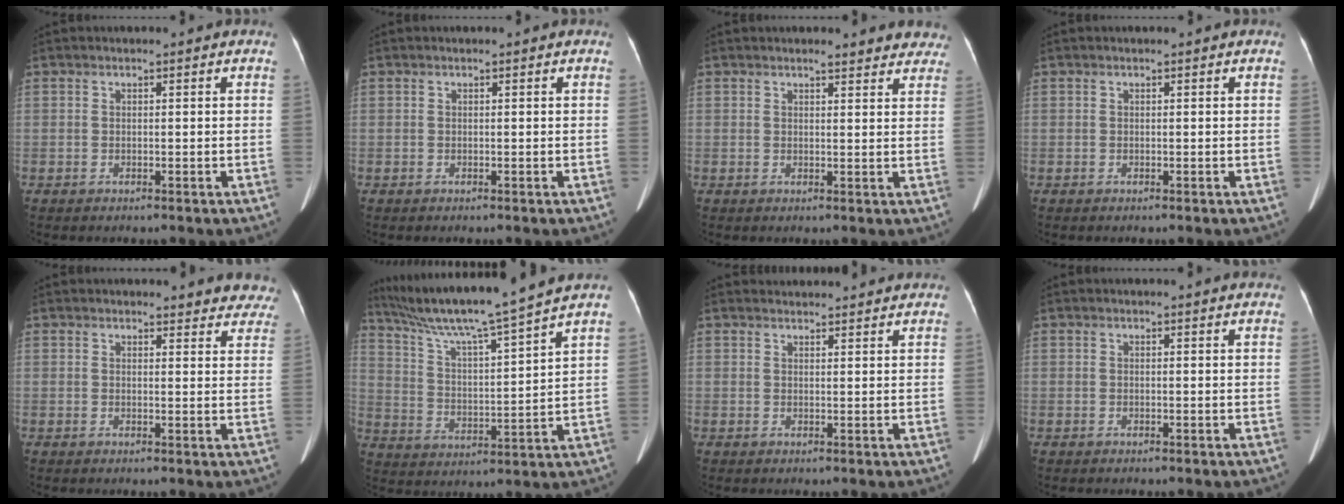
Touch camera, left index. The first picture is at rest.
{"total": 0.0}
{"total": 6.6, "force": [6.2, 1.6, 1.7], "torque": [-0.001, -0.005, 0.051]}
{"total": 0.0}
{"total": 10.1, "force": [9.5, 2.9, 1.6], "torque": [0.024, -0.015, 0.078]}
{"total": 16.9, "force": [14.4, -2.0, 8.6], "torque": [-0.156, -0.006, 0.236]}
{"total": 6.0, "force": [5.9, 0.9, 0.6], "torque": [-0.006, 0.020, 0.060]}
{"total": 3.1, "force": [3.0, -0.1, 0.8], "torque": [-0.014, 0.005, 0.026]}